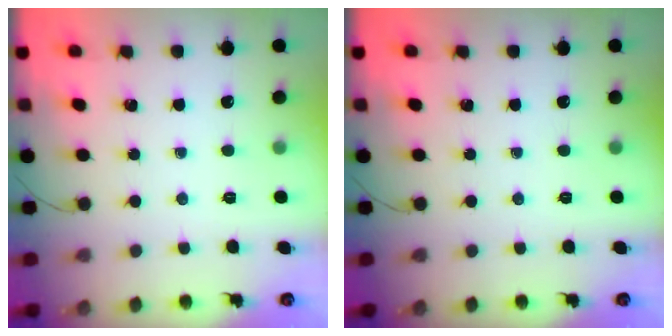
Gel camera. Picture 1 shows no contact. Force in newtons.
{"total": 0.0}